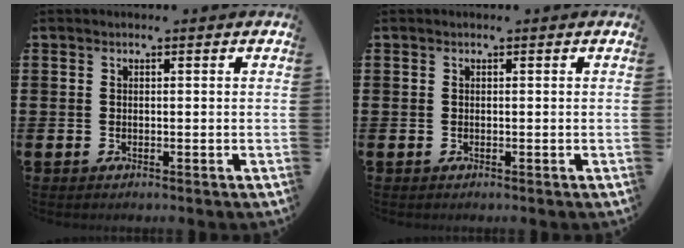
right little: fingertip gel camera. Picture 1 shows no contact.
{"total": 0.0}